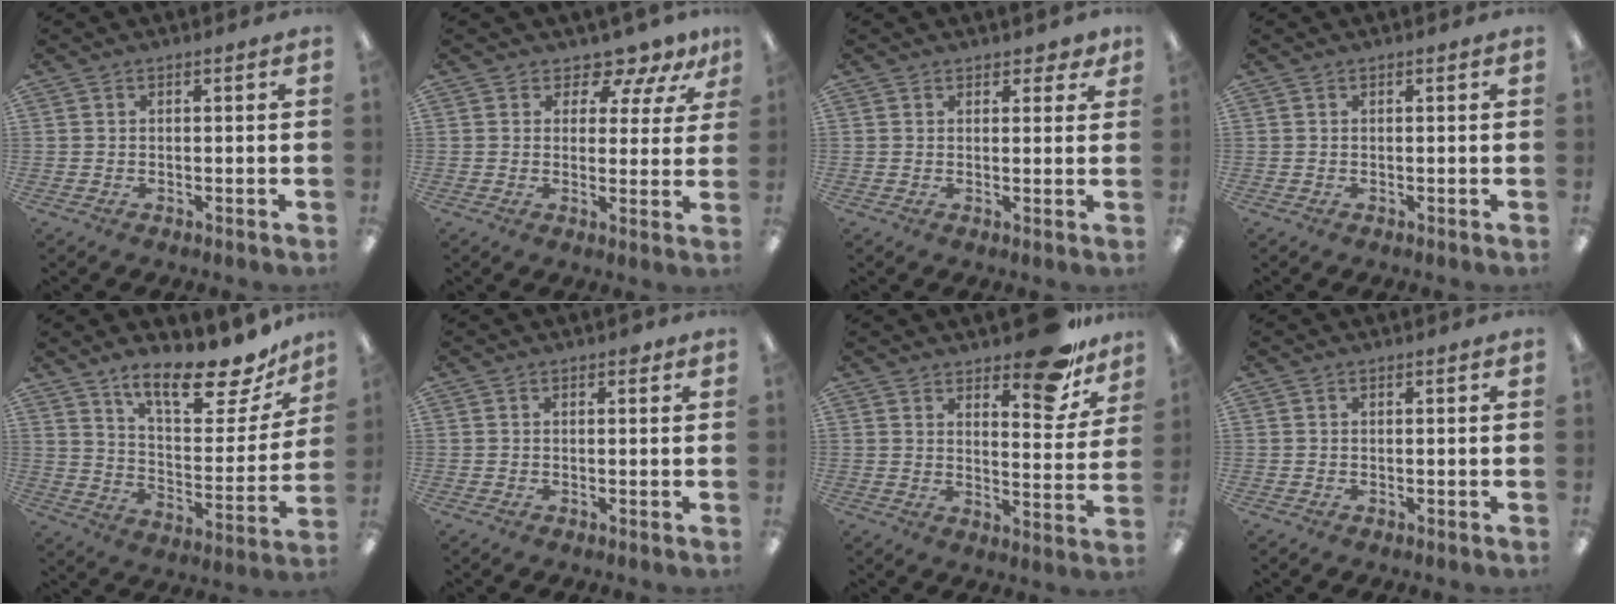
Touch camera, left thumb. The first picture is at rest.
{"total": 7.0, "force": [5.8, 3.1, 2.5], "torque": [-0.035, -0.044, 0.103]}
{"total": 2.5, "force": [2.0, 1.4, 0.7], "torque": [0.000, -0.003, 0.035]}
{"total": 0.0}
{"total": 18.2, "force": [14.2, 5.3, 10.1], "torque": [-0.155, -0.101, 0.238]}
{"total": 1.0, "force": [0.6, 0.5, 0.6], "torque": [-0.005, -0.001, 0.008]}
{"total": 13.6, "force": [10.1, 5.2, 7.5], "torque": [-0.086, -0.067, 0.170]}
{"total": 0.0}